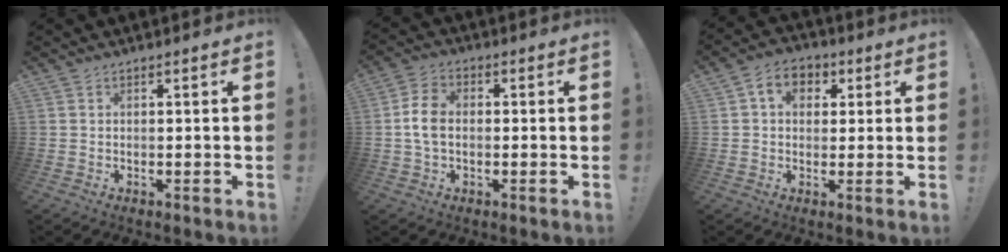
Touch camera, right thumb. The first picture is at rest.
{"total": 7.4, "force": [-0.6, 4.9, 5.5], "torque": [-0.109, 0.011, -0.010]}
{"total": 7.2, "force": [1.9, 5.7, 4.1], "torque": [-0.056, 0.001, 0.035]}